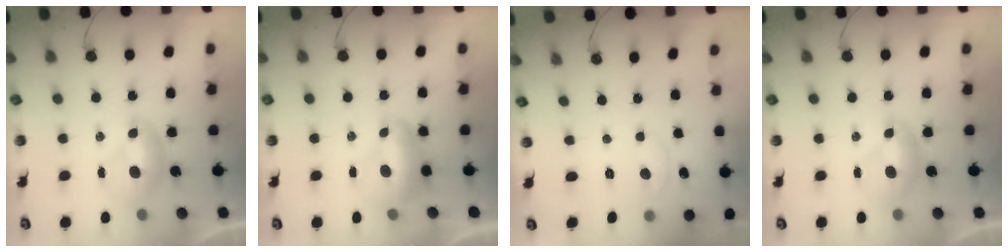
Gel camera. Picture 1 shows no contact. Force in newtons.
{"total": 1.6, "press": 1.5, "slide": 0.7}
{"total": 0.9, "press": 0.8, "slide": 0.4}
{"total": 0.0}